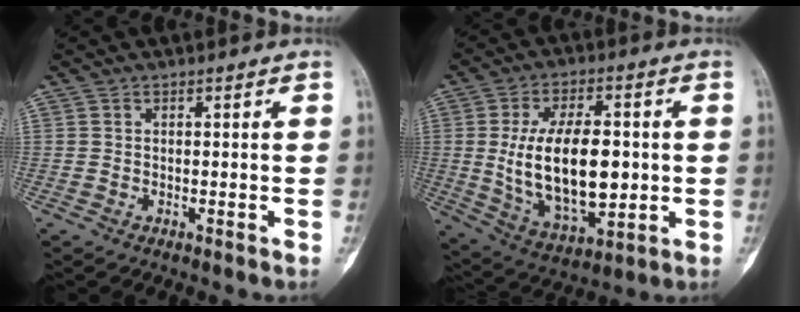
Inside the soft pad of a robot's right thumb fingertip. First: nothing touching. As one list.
[{"total": 18.6, "force": [0.2, 9.8, 15.8], "torque": [-0.258, -0.004, 0.021]}]